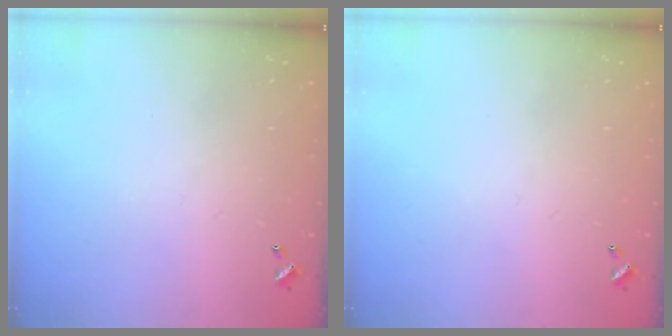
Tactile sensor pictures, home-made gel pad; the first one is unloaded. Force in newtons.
{"total": 0.0}